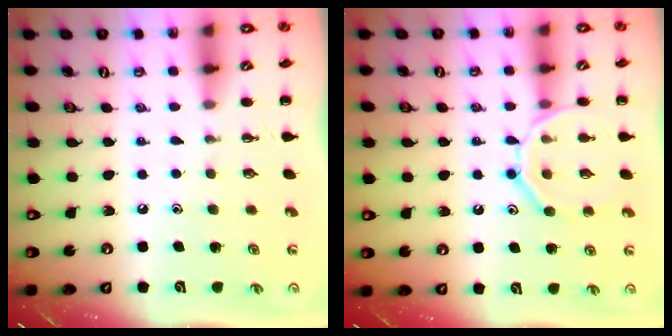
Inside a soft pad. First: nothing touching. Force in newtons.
{"total": 13.0, "press": 12.9, "slide": 1.1}